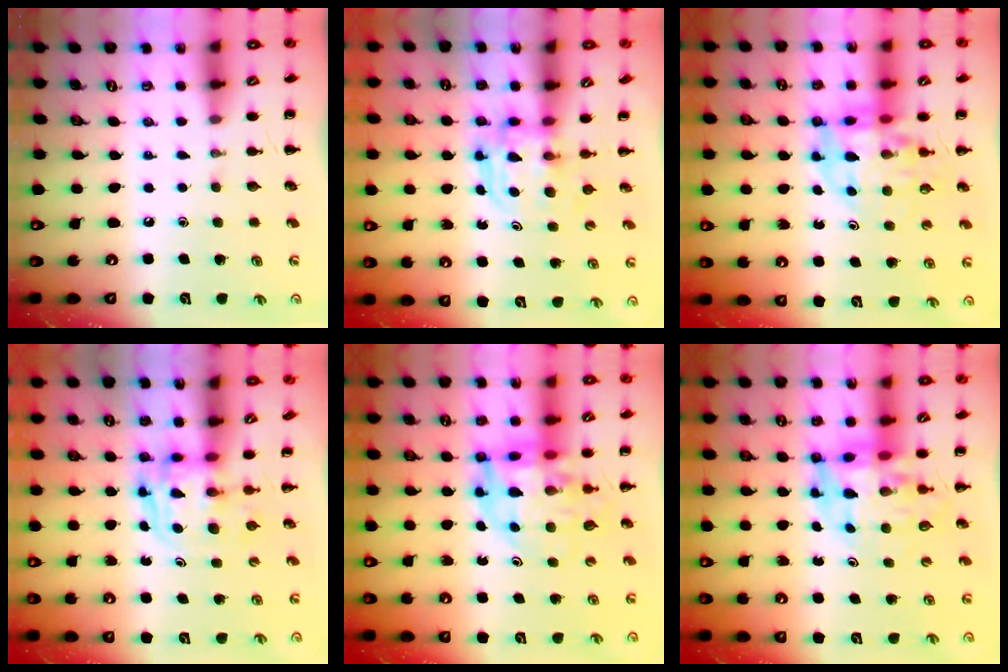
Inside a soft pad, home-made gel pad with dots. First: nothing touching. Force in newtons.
{"total": 3.6, "press": 3.6, "slide": 0.3}
{"total": 10.6, "press": 10.0, "slide": 3.6}
{"total": 2.8, "press": 2.8, "slide": 0.2}
{"total": 13.4, "press": 12.8, "slide": 4.1}
{"total": 9.1, "press": 8.5, "slide": 3.2}